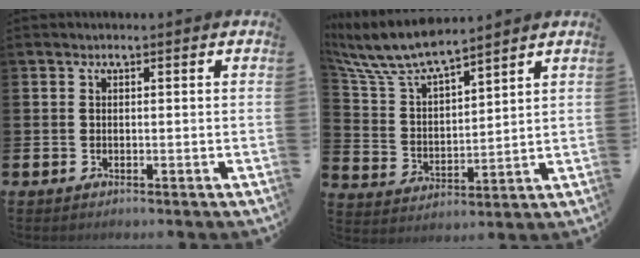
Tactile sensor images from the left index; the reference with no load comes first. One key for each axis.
{"total": 8.0, "fx": 7.5, "fy": 1.5, "fz": 2.5, "tx": -0.081, "ty": -0.042, "tz": 0.131}